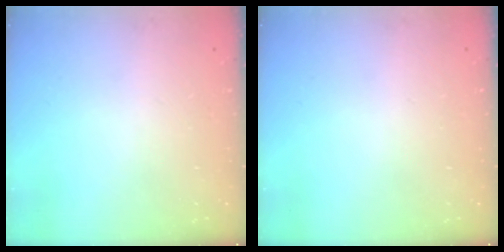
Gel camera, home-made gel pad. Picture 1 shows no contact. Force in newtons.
{"total": 0.0}